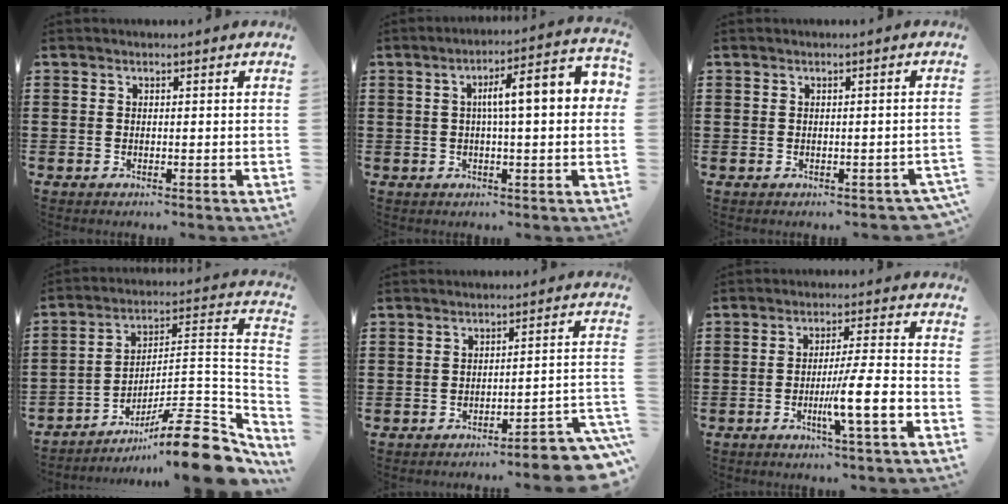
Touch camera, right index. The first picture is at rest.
{"total": 8.1, "force": [1.0, 1.4, 7.9], "torque": [-0.133, 0.000, 0.006]}
{"total": 0.8, "force": [-0.4, 0.7, 0.1], "torque": [-0.004, 0.001, -0.009]}
{"total": 13.2, "force": [-8.9, 2.1, 9.5], "torque": [-0.128, 0.021, -0.157]}
{"total": 4.3, "force": [-4.0, 0.0, 1.7], "torque": [-0.031, -0.012, -0.082]}
{"total": 8.5, "force": [-2.8, 0.2, 8.0], "torque": [-0.137, -0.009, -0.048]}